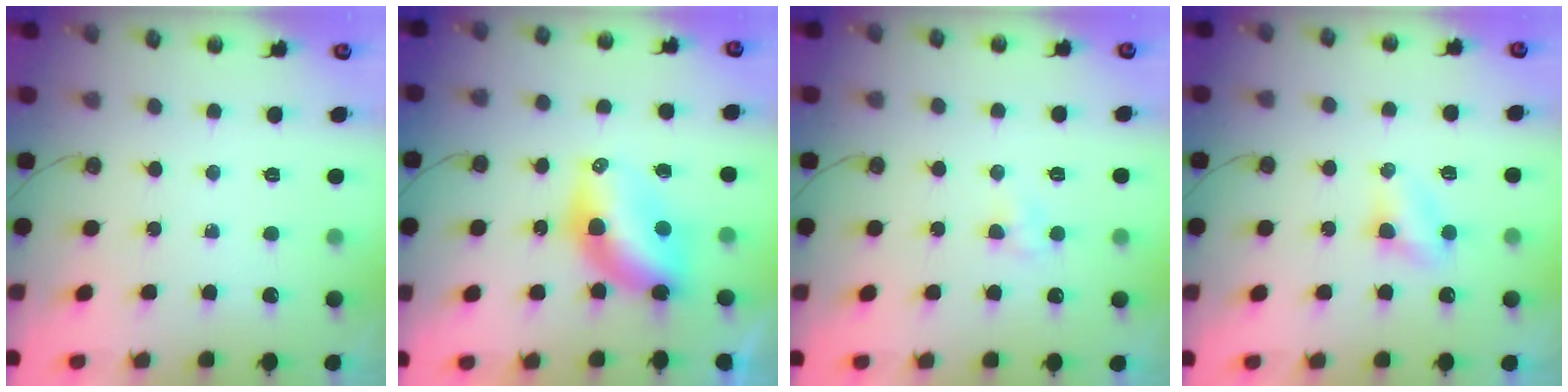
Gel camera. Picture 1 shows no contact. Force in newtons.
{"total": 8.0, "press": 8.0, "slide": 0.7}
{"total": 3.0, "press": 2.9, "slide": 0.4}
{"total": 5.2, "press": 5.2, "slide": 0.5}